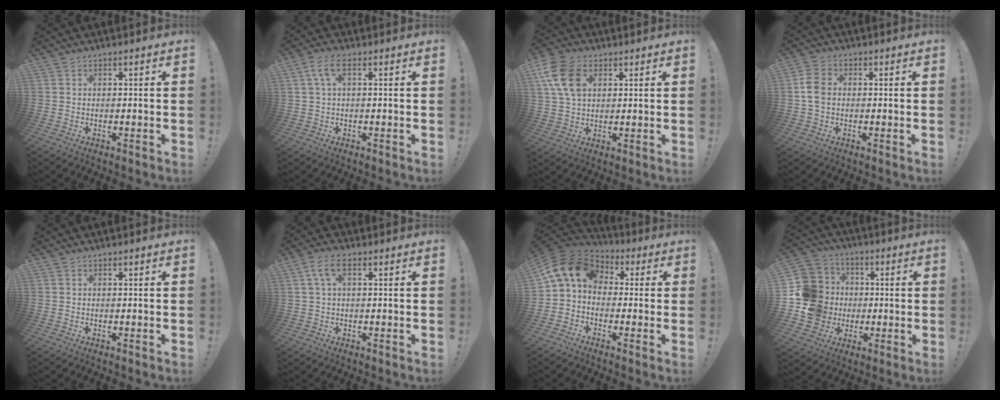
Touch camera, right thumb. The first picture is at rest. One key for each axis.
{"total": 5.3, "fx": 1.5, "fy": 1.8, "fz": 4.7, "tx": -0.098, "ty": 0.011, "tz": 0.030}
{"total": 12.7, "fx": 4.3, "fy": 8.6, "fz": 8.2, "tx": -0.159, "ty": 0.003, "tz": 0.085}
{"total": 6.4, "fx": -0.4, "fy": 4.4, "fz": 4.6, "tx": -0.098, "ty": 0.011, "tz": -0.006}
{"total": 0.0}
{"total": 5.6, "fx": 1.8, "fy": 2.3, "fz": 4.8, "tx": -0.092, "ty": 0.009, "tz": 0.036}
{"total": 10.8, "fx": 1.5, "fy": 7.8, "fz": 7.3, "tx": -0.154, "ty": 0.010, "tz": 0.033}
{"total": 16.3, "fx": -1.3, "fy": 15.0, "fz": 6.2, "tx": -0.116, "ty": 0.022, "tz": -0.001}